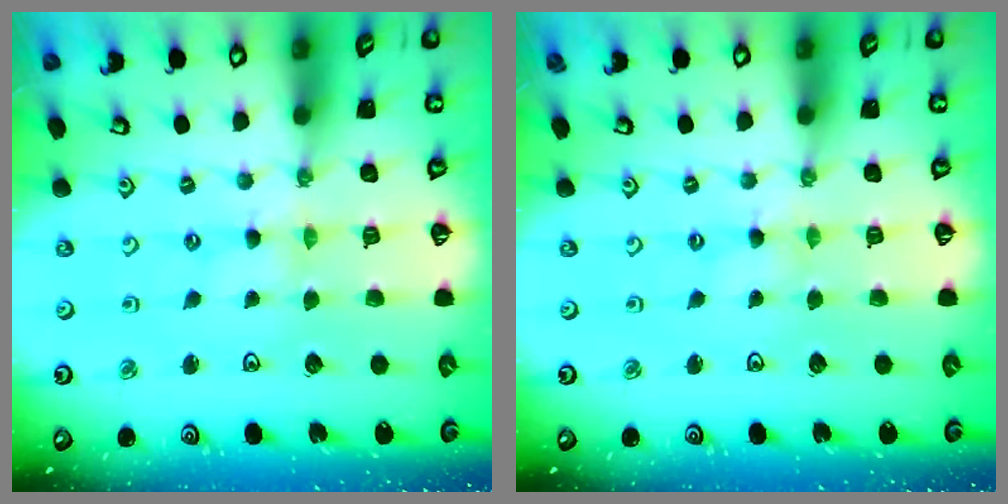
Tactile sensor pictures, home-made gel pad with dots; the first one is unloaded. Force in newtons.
{"total": 0.0}